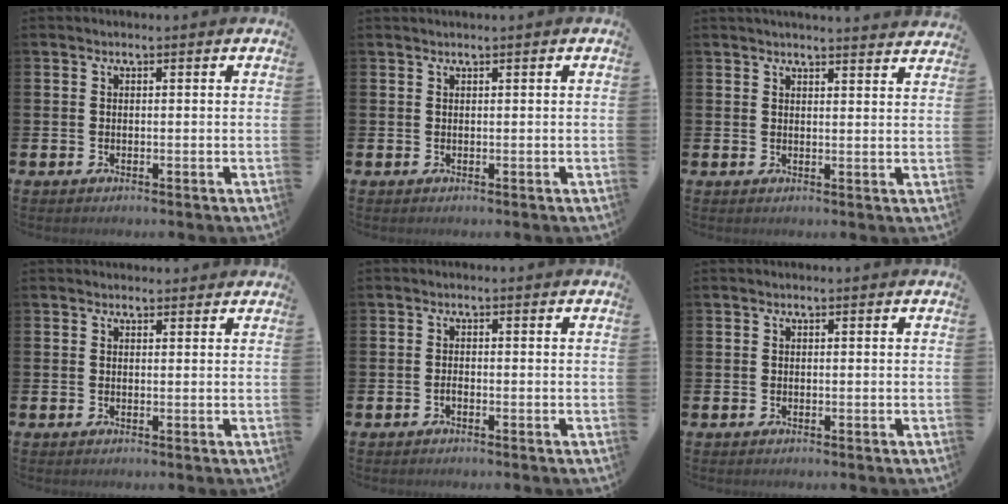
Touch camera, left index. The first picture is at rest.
{"total": 0.0}
{"total": 3.0, "force": [3.0, -0.2, -0.1], "torque": [0.009, -0.022, 0.052]}
{"total": 1.2, "force": [1.1, 0.5, 0.0], "torque": [0.019, -0.003, 0.017]}
{"total": 0.7, "force": [-0.5, 0.2, 0.4], "torque": [-0.011, -0.004, -0.008]}
{"total": 0.0}